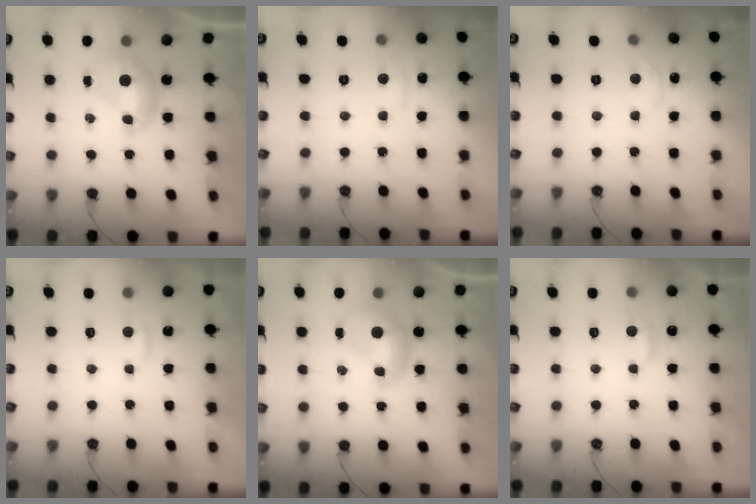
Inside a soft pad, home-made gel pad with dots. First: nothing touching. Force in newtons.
{"total": 1.1, "press": 0.8, "slide": 0.8}
{"total": 2.6, "press": 2.6, "slide": 0.1}
{"total": 2.2, "press": 2.1, "slide": 0.4}
{"total": 0.0}
{"total": 1.6, "press": 1.4, "slide": 0.7}